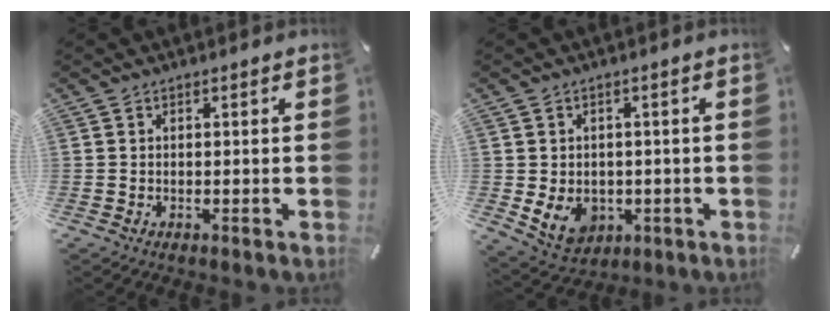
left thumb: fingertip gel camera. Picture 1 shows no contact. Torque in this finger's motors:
{"motor_torque": [1.43, 1.51, 0.76, 0.28, 0.04]}